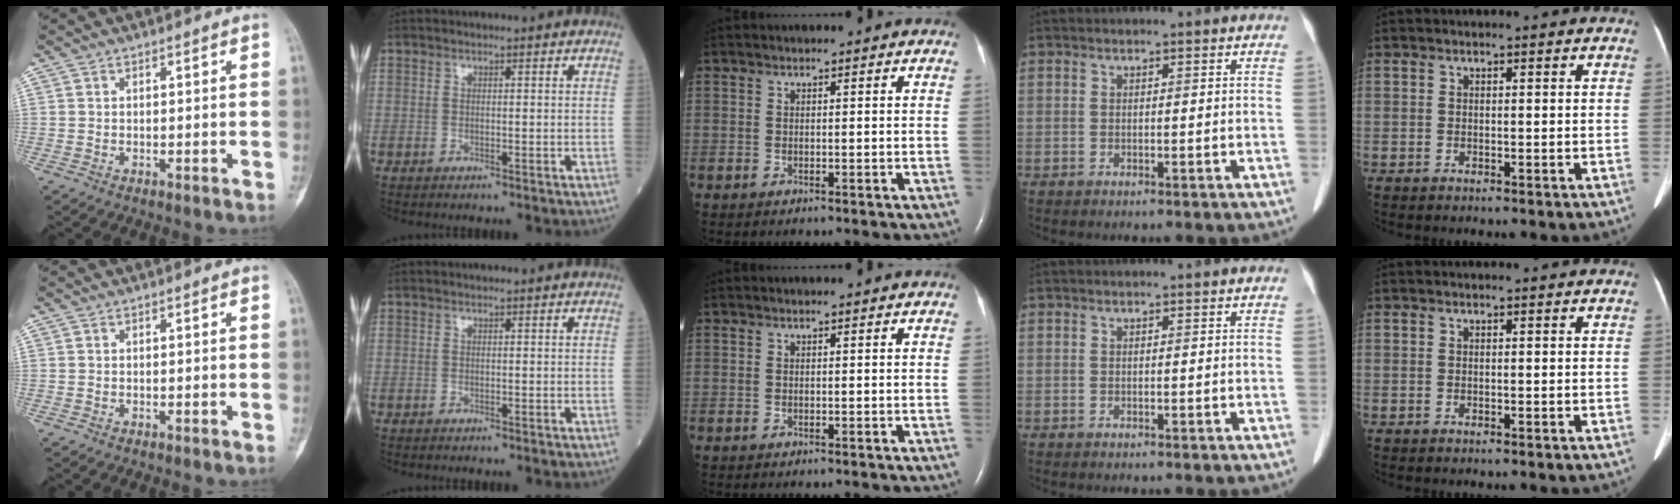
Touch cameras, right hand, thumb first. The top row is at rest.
{}